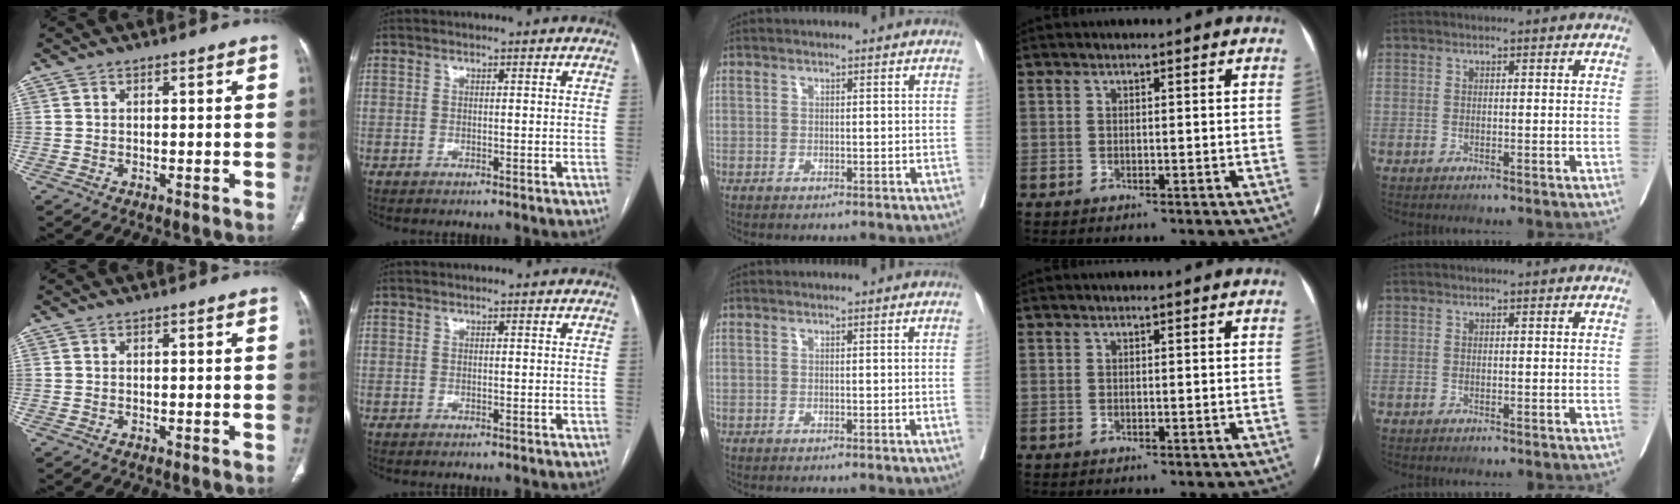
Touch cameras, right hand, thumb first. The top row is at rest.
{"middle": {"total": 0.5, "force": [0.0, -0.2, 0.5], "torque": [-0.002, 0.001, 0.000]}}